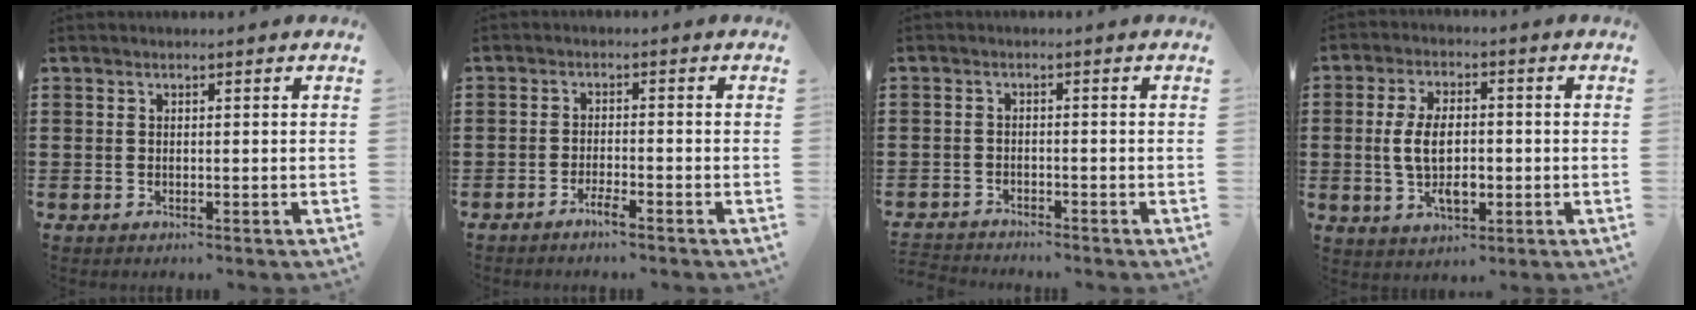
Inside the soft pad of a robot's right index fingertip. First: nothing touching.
{"total": 2.0, "force": [-1.6, 0.0, 1.1], "torque": [-0.019, 0.000, -0.029]}
{"total": 1.6, "force": [-1.6, 0.1, -0.2], "torque": [-0.002, 0.000, -0.036]}
{"total": 7.8, "force": [-0.6, 3.9, 6.7], "torque": [-0.141, -0.004, -0.017]}